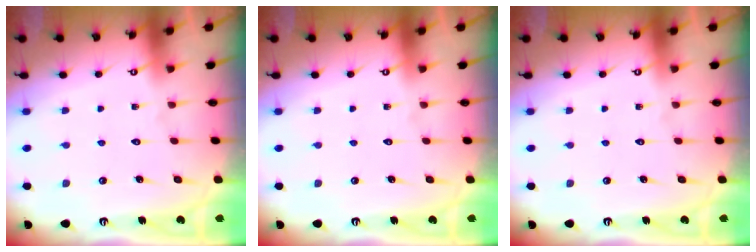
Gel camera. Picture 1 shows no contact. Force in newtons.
{"total": 0.0}
{"total": 0.0}